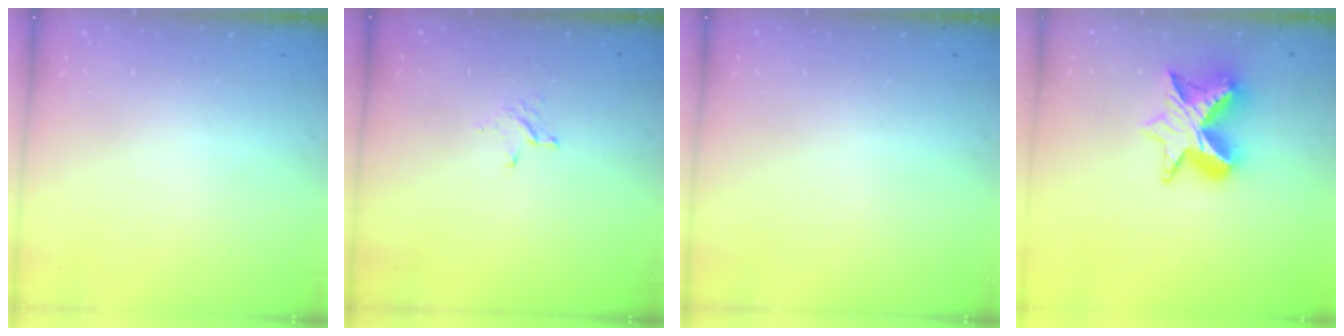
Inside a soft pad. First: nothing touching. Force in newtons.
{"total": 2.6, "press": 2.6, "slide": 0.3}
{"total": 0.0}
{"total": 11.2, "press": 11.2, "slide": 0.7}